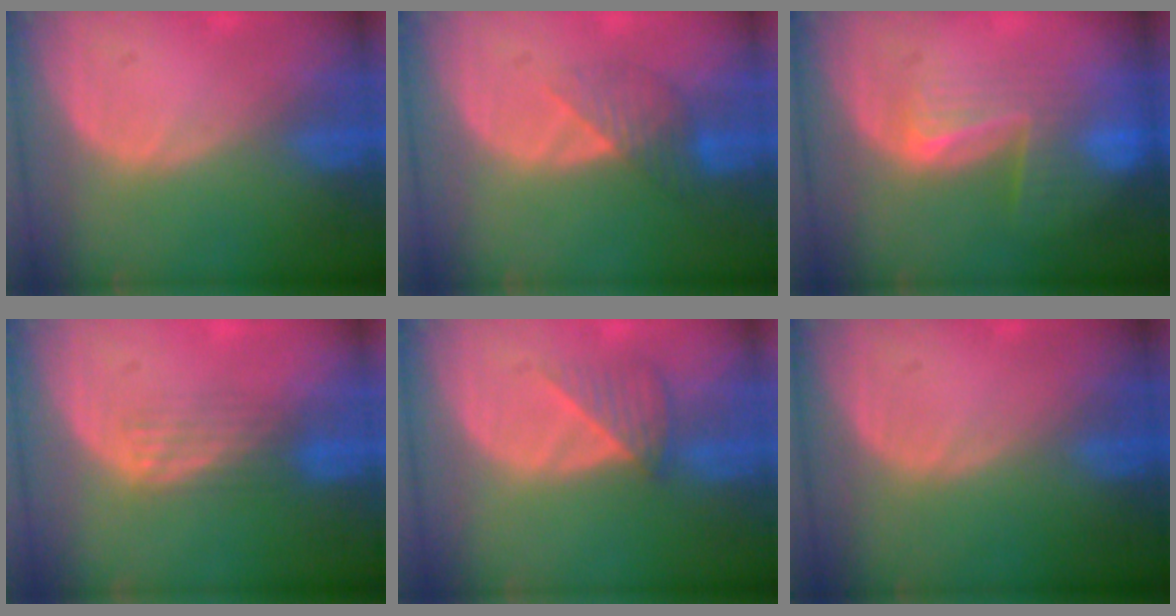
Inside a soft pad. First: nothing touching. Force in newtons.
{"total": 3.9, "press": 3.8, "slide": 1.1}
{"total": 8.1, "press": 7.0, "slide": 4.1}
{"total": 2.9, "press": 2.9, "slide": 0.2}
{"total": 3.5, "press": 3.5, "slide": 0.4}
{"total": 0.0}